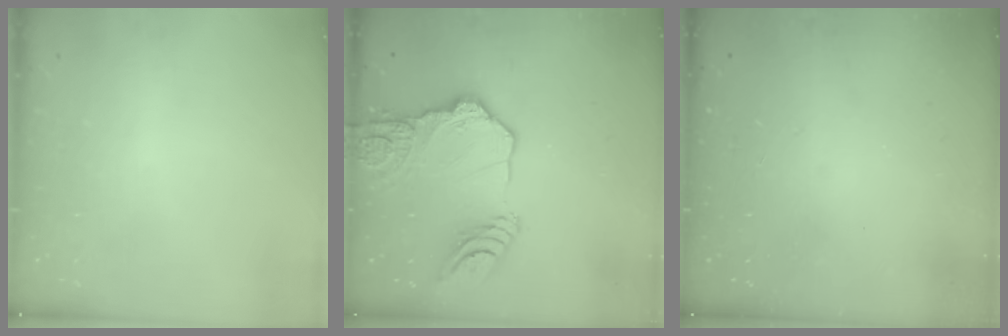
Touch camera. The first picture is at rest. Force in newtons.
{"total": 16.4, "press": 16.3, "slide": 1.7}
{"total": 0.0}